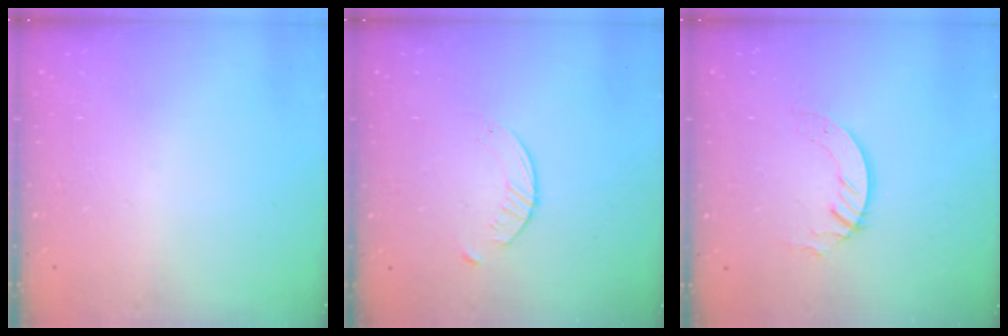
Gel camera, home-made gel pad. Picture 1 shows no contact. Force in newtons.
{"total": 3.1, "press": 3.0, "slide": 0.4}
{"total": 2.8, "press": 2.8, "slide": 0.2}